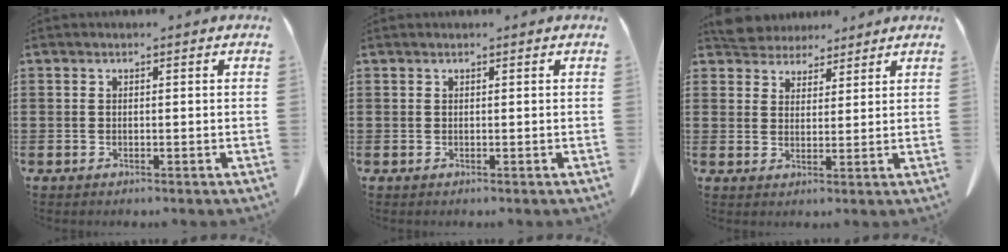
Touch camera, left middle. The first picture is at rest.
{"total": 0.0}
{"total": 4.8, "force": [4.5, 1.6, 0.2], "torque": [-0.023, -0.009, 0.087]}